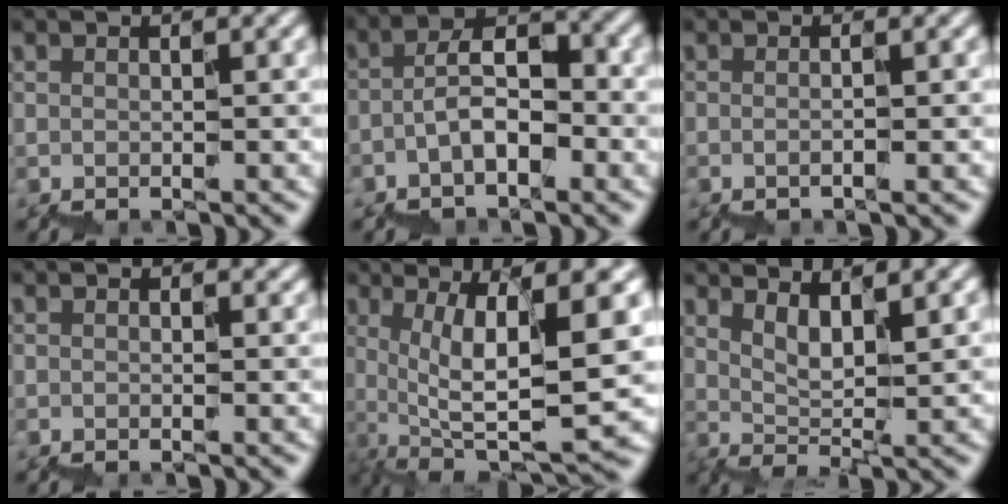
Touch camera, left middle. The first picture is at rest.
{"total": 3.2, "force": [-1.6, 1.5, 2.4], "torque": [-0.051, 0.023, -0.037]}
{"total": 0.6, "force": [-0.2, 0.4, 0.4], "torque": [0.002, -0.004, -0.007]}
{"total": 0.6, "force": [0.5, 0.3, 0.3], "torque": [-0.001, 0.005, 0.005]}
{"total": 9.4, "force": [1.5, 2.5, 8.9], "torque": [-0.140, 0.008, 0.036]}
{"total": 2.5, "force": [2.0, 0.6, 1.4], "torque": [-0.030, 0.000, 0.041]}